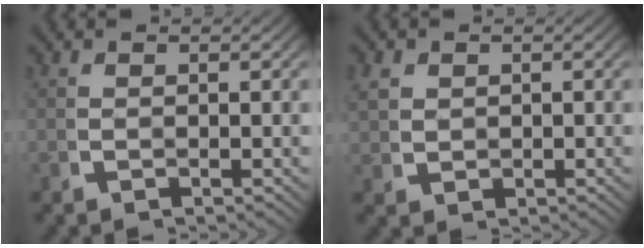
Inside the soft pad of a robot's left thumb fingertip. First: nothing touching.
{"total": 2.5, "force": [0.8, 2.0, 1.2], "torque": [-0.029, -0.008, 0.023]}